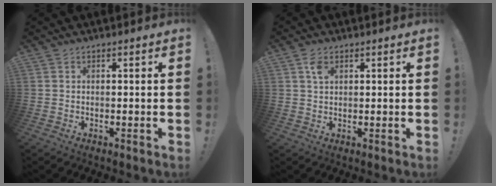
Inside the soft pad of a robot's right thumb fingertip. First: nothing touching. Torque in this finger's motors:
{"motor_torque": [0.17, 0.13, 0.10, -0.09, 0.00]}